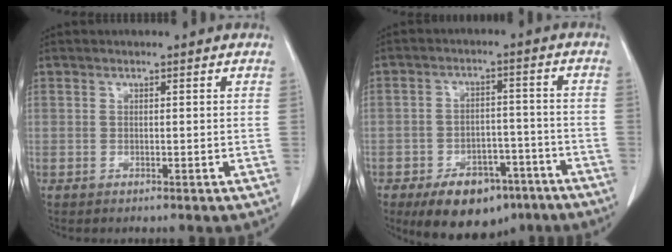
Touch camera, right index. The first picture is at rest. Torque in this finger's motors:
{"motor_torque": [0.09, -0.01, 0.15, 0.01]}